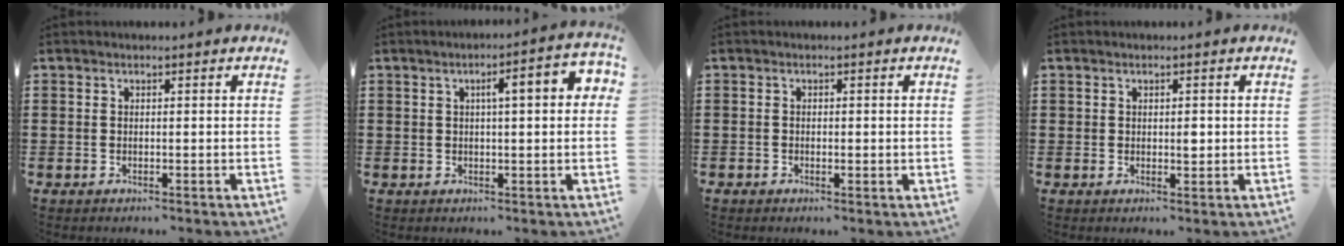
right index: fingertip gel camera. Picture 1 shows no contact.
{"total": 5.0, "force": [0.9, 0.9, 4.9], "torque": [-0.076, 0.002, 0.007]}
{"total": 0.7, "force": [-0.3, 0.6, 0.2], "torque": [-0.006, 0.000, -0.007]}
{"total": 1.5, "force": [0.2, 0.8, 1.2], "torque": [-0.016, 0.002, 0.001]}